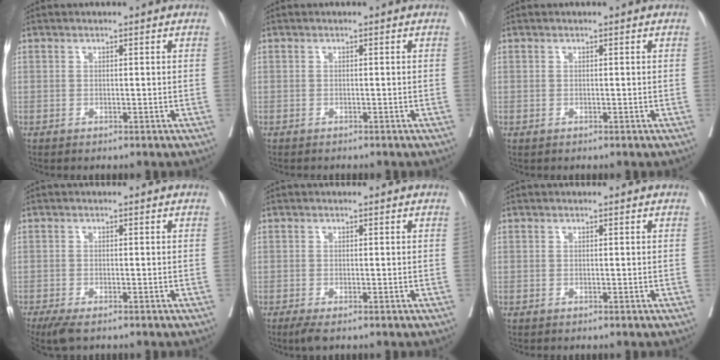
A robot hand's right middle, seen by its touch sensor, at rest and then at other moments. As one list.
[{"total": 1.4, "force": [-1.3, 0.4, 0.5], "torque": [-0.011, -0.004, -0.015]}, {"total": 0.0}, {"total": 4.4, "force": [-3.3, 1.1, 2.6], "torque": [-0.046, -0.014, -0.055]}, {"total": 2.0, "force": [-1.4, 0.4, 1.4], "torque": [-0.028, -0.009, -0.024]}, {"total": 0.0}]